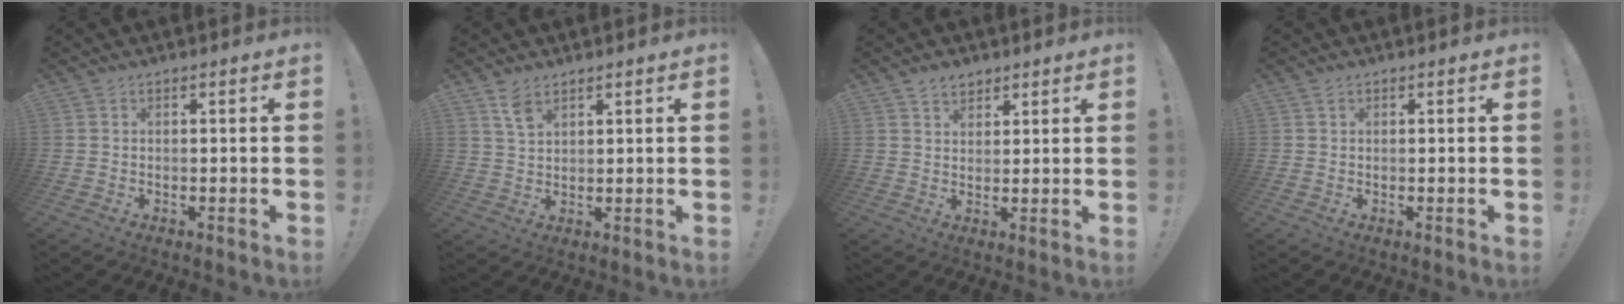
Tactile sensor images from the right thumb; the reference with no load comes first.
{"total": 4.6, "force": [3.1, 2.0, 2.8], "torque": [-0.045, -0.017, 0.055]}
{"total": 4.1, "force": [3.1, 2.5, 1.0], "torque": [-0.008, -0.015, 0.055]}
{"total": 0.6, "force": [0.5, 0.4, 0.1], "torque": [-0.002, 0.001, 0.009]}